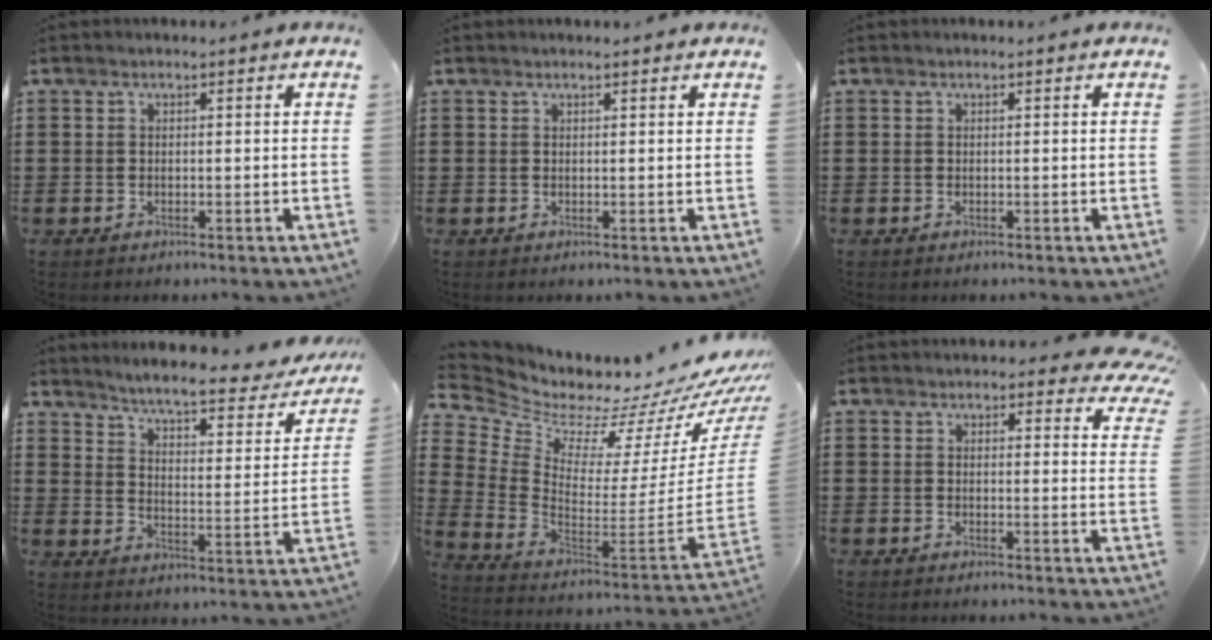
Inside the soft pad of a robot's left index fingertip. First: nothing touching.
{"total": 0.5, "force": [0.5, 0.0, 0.3], "torque": [-0.006, 0.000, 0.010]}
{"total": 0.0}
{"total": 5.2, "force": [4.6, 0.0, 2.4], "torque": [-0.068, -0.035, 0.071]}
{"total": 5.2, "force": [4.8, 1.6, 1.2], "torque": [-0.037, -0.076, 0.068]}
{"total": 4.0, "force": [3.6, 1.3, 1.3], "torque": [-0.022, -0.014, 0.064]}